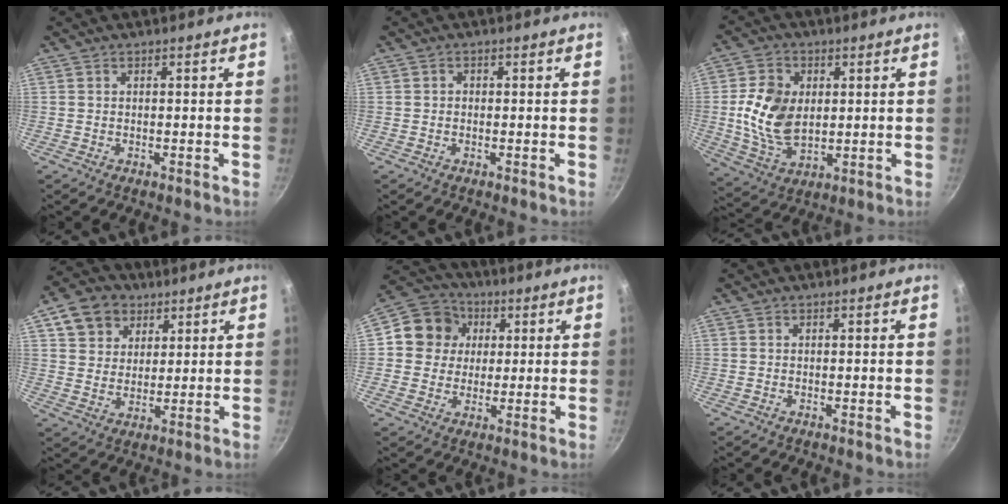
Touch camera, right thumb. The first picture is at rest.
{"total": 0.6, "force": [-0.1, 0.6, 0.3], "torque": [-0.003, 0.003, -0.003]}
{"total": 12.6, "force": [1.0, 8.5, 9.2], "torque": [-0.159, -0.010, 0.025]}
{"total": 10.1, "force": [5.0, 7.8, 3.9], "torque": [-0.039, -0.005, 0.083]}
{"total": 10.0, "force": [2.1, 9.2, 3.4], "torque": [-0.024, 0.014, 0.019]}
{"total": 0.0}